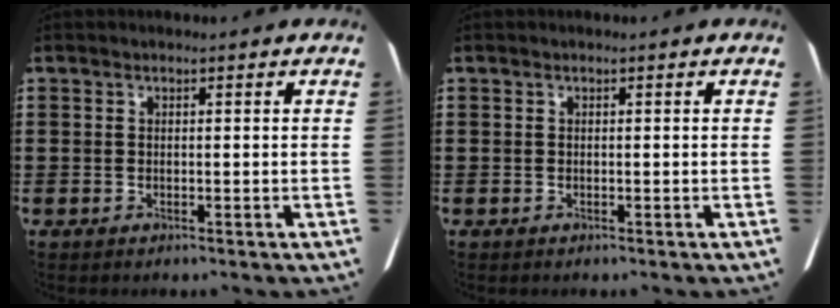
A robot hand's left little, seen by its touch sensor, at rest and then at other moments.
{"total": 0.0}